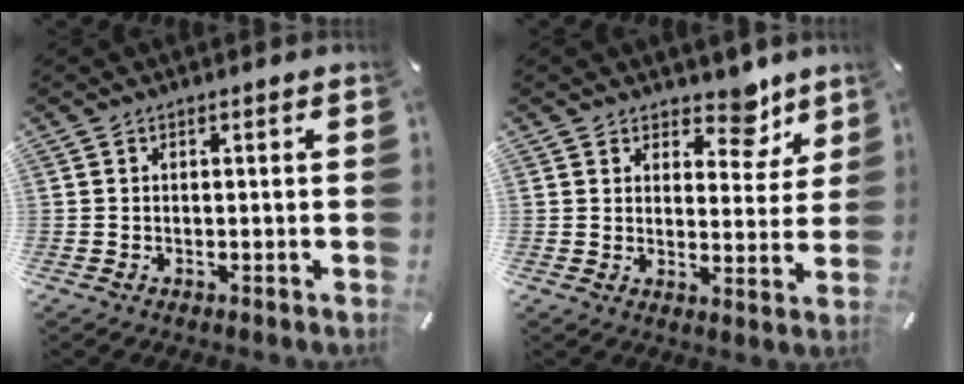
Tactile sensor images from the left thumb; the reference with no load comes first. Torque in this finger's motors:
{"motor_torque": [0.43, -0.33, 0.09, -0.11, 0.03]}